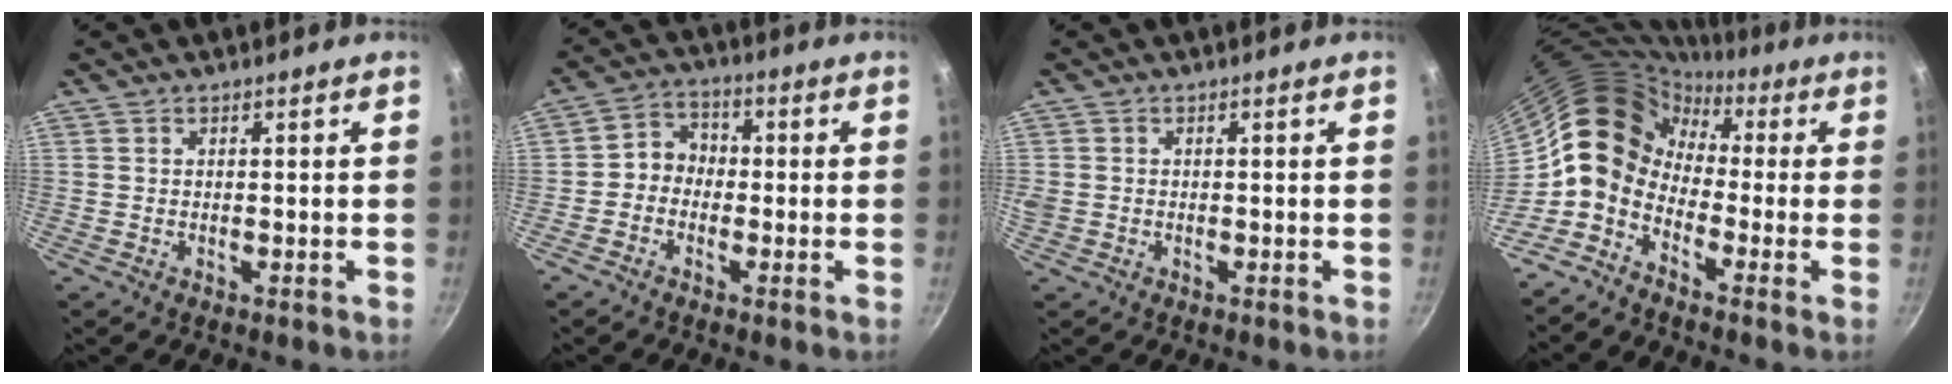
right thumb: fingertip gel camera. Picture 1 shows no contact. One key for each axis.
{"total": 5.2, "fx": -1.2, "fy": 4.5, "fz": 2.4, "tx": -0.017, "ty": 0.026, "tz": -0.038}
{"total": 2.2, "fx": -0.1, "fy": 2.0, "fz": 0.9, "tx": -0.015, "ty": 0.000, "tz": 0.000}
{"total": 10.3, "fx": -1.8, "fy": 8.2, "fz": 5.9, "tx": -0.073, "ty": 0.043, "tz": -0.064}